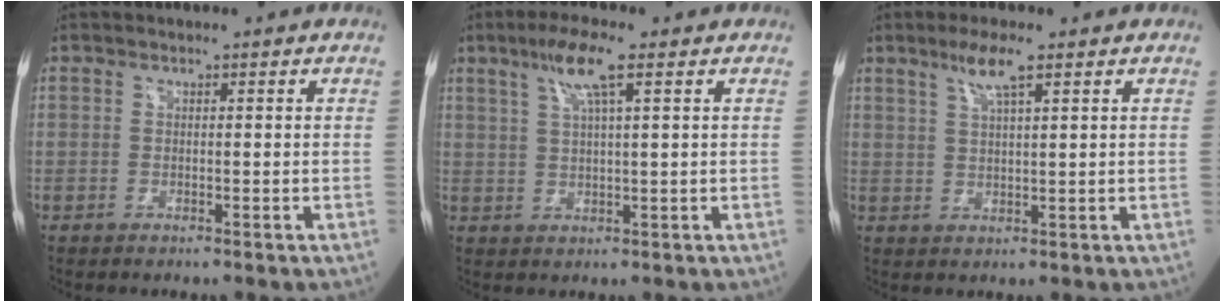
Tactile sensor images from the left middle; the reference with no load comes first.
{"total": 6.3, "force": [3.2, 0.2, 5.4], "torque": [-0.109, 0.010, 0.061]}
{"total": 4.6, "force": [2.8, 0.2, 3.6], "torque": [-0.073, 0.003, 0.053]}